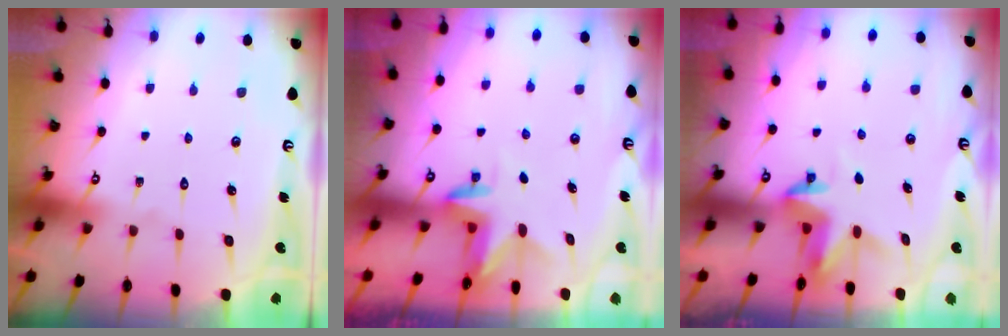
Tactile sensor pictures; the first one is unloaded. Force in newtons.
{"total": 3.2, "press": 3.2, "slide": 0.3}
{"total": 4.0, "press": 4.0, "slide": 0.3}